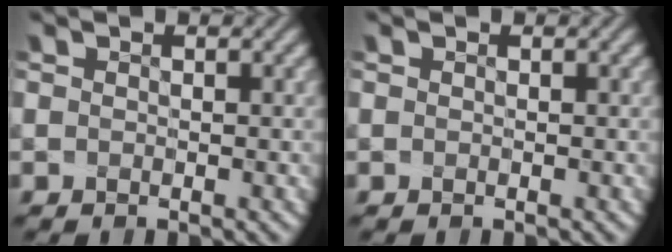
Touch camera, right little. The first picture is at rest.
{"total": 0.0}